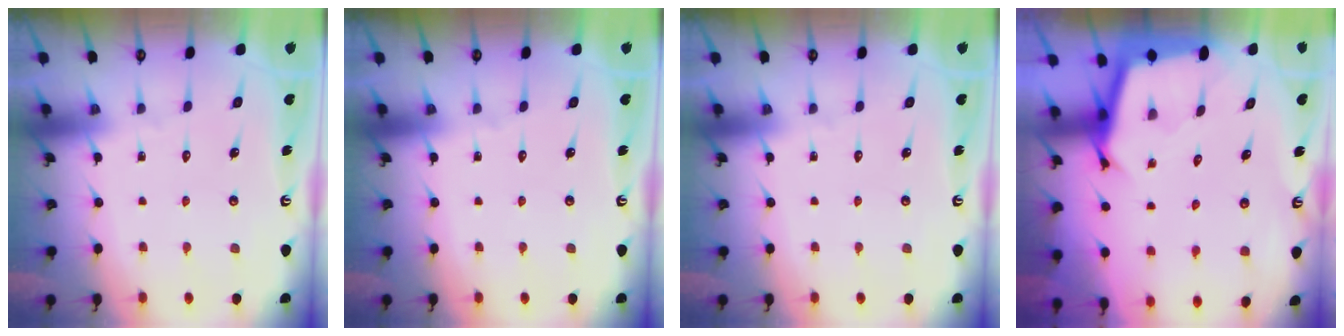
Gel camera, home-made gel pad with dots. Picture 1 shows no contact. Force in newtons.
{"total": 0.0}
{"total": 0.0}
{"total": 3.0, "press": 3.0, "slide": 0.0}